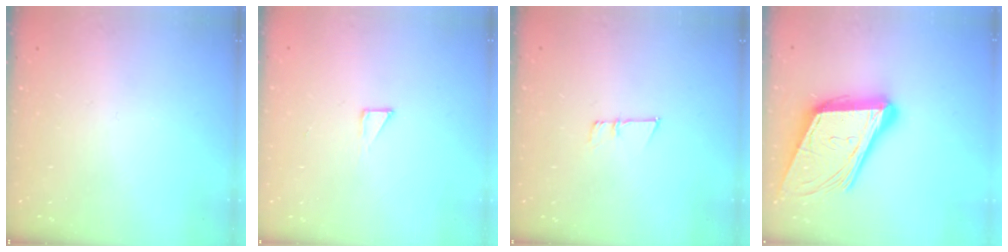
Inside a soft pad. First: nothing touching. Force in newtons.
{"total": 3.3, "press": 3.3, "slide": 0.3}
{"total": 5.4, "press": 5.2, "slide": 1.3}
{"total": 22.1, "press": 21.7, "slide": 4.6}